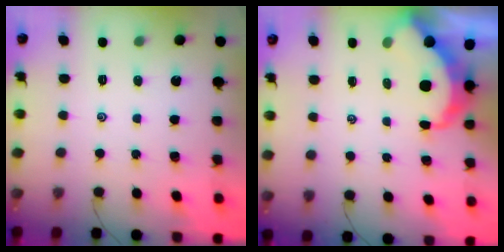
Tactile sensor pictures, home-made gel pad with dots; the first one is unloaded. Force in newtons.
{"total": 6.3, "press": 6.3, "slide": 0.8}